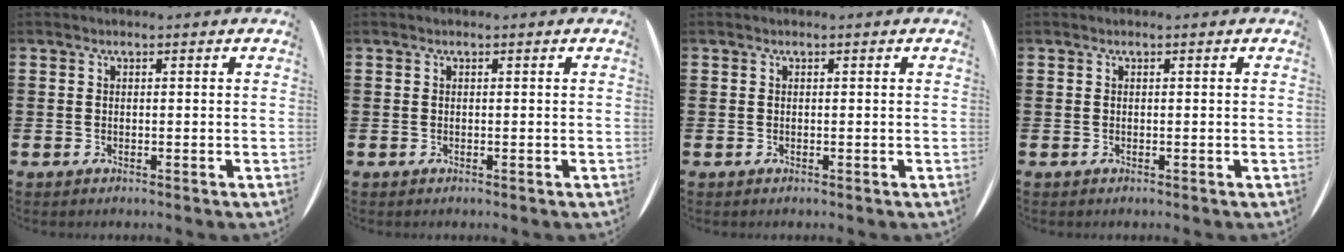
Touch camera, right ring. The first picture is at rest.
{"total": 0.0}
{"total": 0.0}
{"total": 0.0}